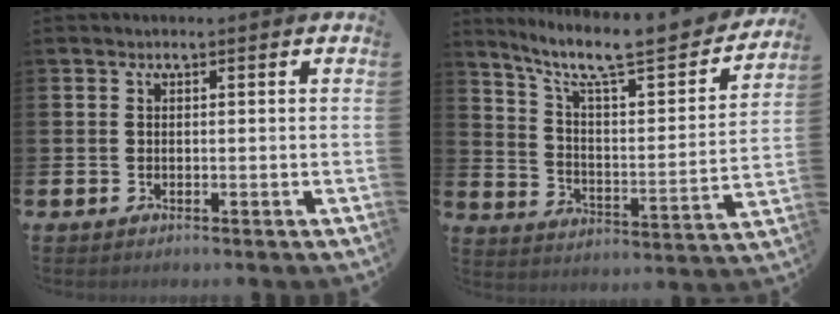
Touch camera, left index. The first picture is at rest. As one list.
[{"total": 9.7, "force": [8.0, 1.9, 5.2], "torque": [-0.119, -0.062, 0.129]}]